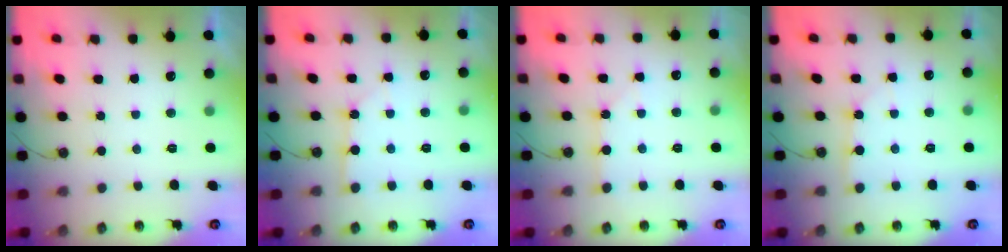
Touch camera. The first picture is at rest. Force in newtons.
{"total": 2.5, "press": 2.5, "slide": 0.3}
{"total": 1.8, "press": 1.8, "slide": 0.3}
{"total": 2.3, "press": 2.3, "slide": 0.3}